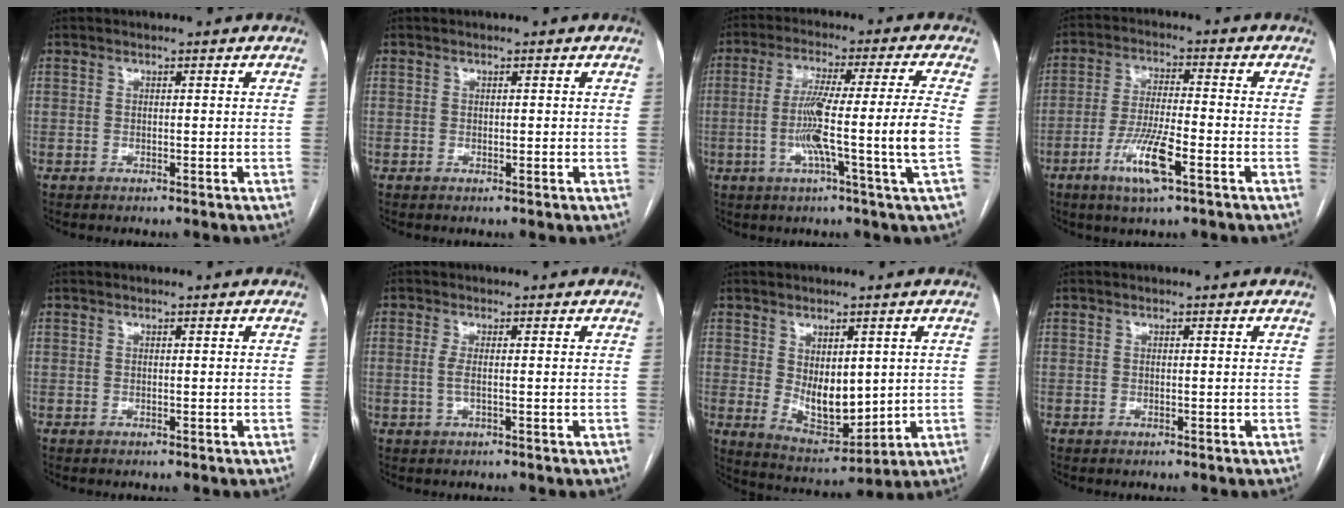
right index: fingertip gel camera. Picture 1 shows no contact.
{"total": 0.0}
{"total": 13.1, "force": [-2.5, -2.2, 12.7], "torque": [-0.222, -0.005, -0.047]}
{"total": 8.7, "force": [-4.2, 1.0, 7.5], "torque": [-0.150, -0.011, -0.076]}
{"total": 0.0}
{"total": 2.0, "force": [-0.2, 0.3, 1.9], "torque": [-0.046, -0.001, -0.005]}
{"total": 9.0, "force": [0.8, 4.8, 7.6], "torque": [-0.130, -0.007, 0.036]}
{"total": 0.0}